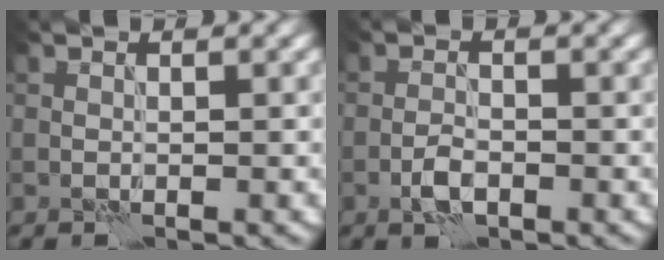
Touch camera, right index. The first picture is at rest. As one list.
[{"total": 2.0, "force": [-1.0, 0.9, 1.5], "torque": [-0.028, 0.002, -0.024]}]